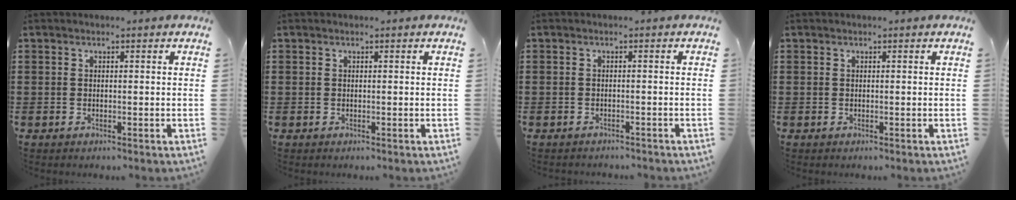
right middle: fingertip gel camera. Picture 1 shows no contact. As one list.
[{"total": 0.0}, {"total": 1.0, "force": [-1.0, 0.2, 0.0], "torque": [-0.002, 0.003, -0.022]}, {"total": 0.0}]